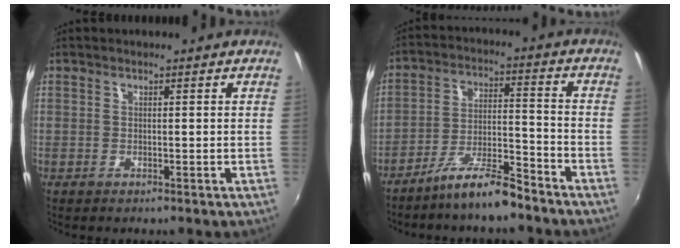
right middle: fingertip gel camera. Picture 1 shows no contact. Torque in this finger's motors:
{"motor_torque": [1.16, -0.98, 0.53, 0.19]}